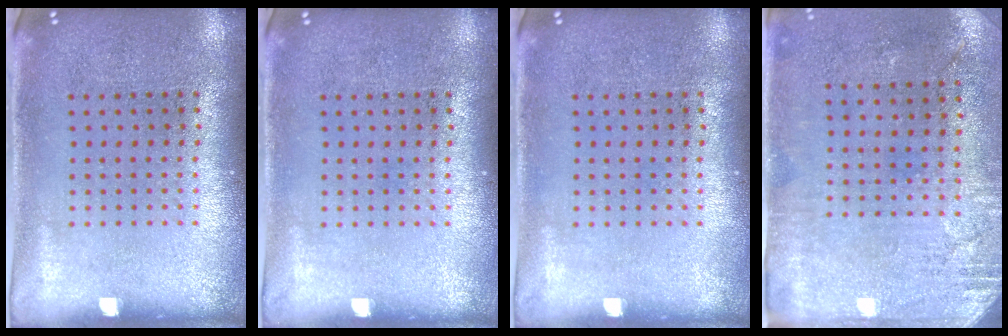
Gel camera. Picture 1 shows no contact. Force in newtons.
{"total": 0.0}
{"total": 0.0}
{"total": 2.8, "press": 2.3, "slide": 1.6}